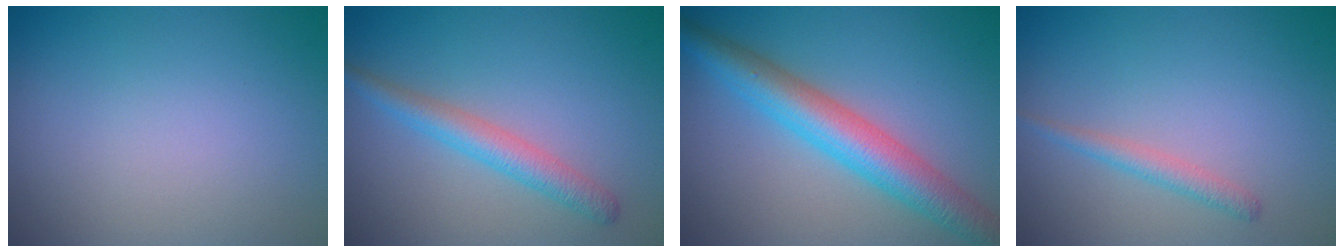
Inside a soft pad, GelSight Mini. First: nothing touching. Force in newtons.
{"total": 2.8, "press": 2.8, "slide": 0.0}
{"total": 5.8, "press": 5.8, "slide": 0.0}
{"total": 1.5, "press": 1.5, "slide": 0.1}